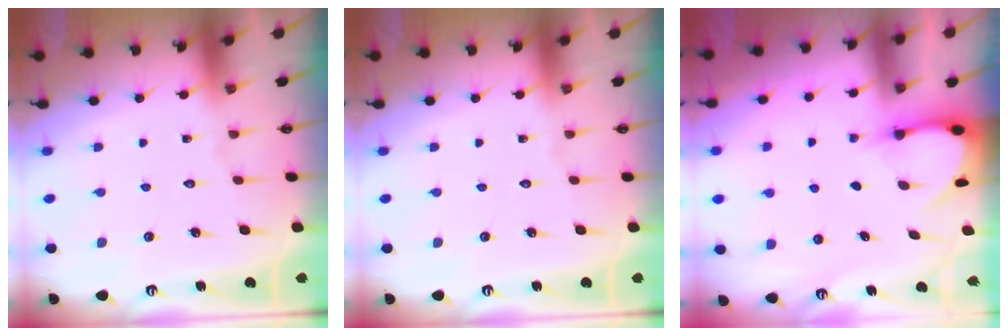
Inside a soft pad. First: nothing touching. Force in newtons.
{"total": 0.0}
{"total": 3.2, "press": 3.2, "slide": 0.4}